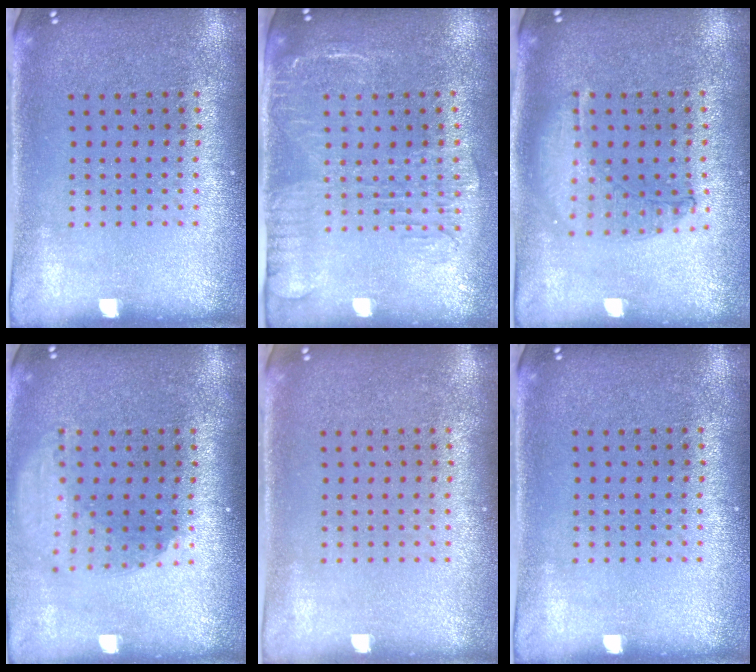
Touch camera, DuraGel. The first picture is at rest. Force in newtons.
{"total": 2.0, "press": 1.6, "slide": 1.1}
{"total": 1.0, "press": 1.0, "slide": 0.3}
{"total": 1.9, "press": 1.5, "slide": 1.1}
{"total": 0.0}
{"total": 0.0}